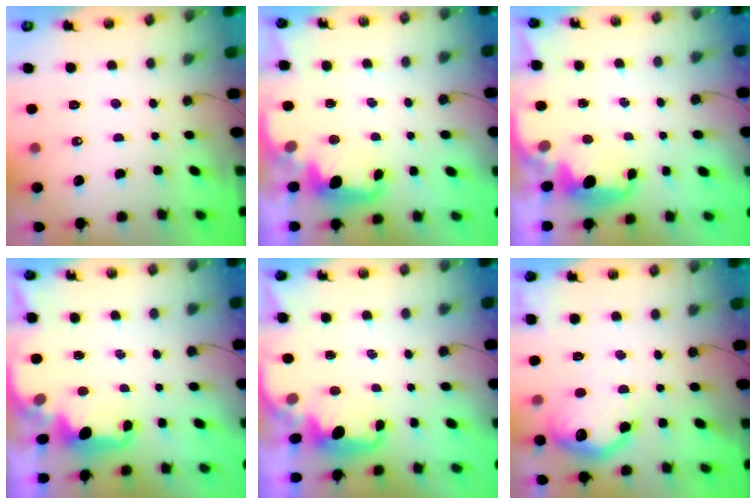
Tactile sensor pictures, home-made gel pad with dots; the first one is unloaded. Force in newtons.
{"total": 2.7, "press": 2.6, "slide": 0.7}
{"total": 3.0, "press": 2.9, "slide": 0.6}
{"total": 3.0, "press": 2.9, "slide": 0.5}
{"total": 1.6, "press": 1.4, "slide": 0.7}
{"total": 14.8, "press": 14.7, "slide": 0.9}